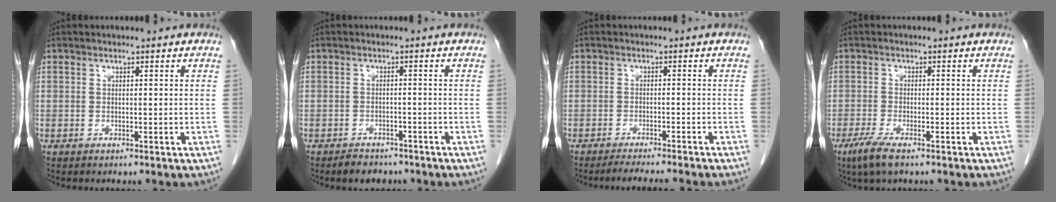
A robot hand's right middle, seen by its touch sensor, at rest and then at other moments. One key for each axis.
{"total": 3.6, "fx": -2.9, "fy": 1.8, "fz": 0.9, "tx": -0.020, "ty": 0.001, "tz": -0.041}
{"total": 6.1, "fx": -5.4, "fy": -0.8, "fz": 2.7, "tx": -0.027, "ty": -0.012, "tz": -0.082}
{"total": 4.1, "fx": -2.6, "fy": 0.7, "fz": 3.0, "tx": -0.070, "ty": -0.012, "tz": -0.050}